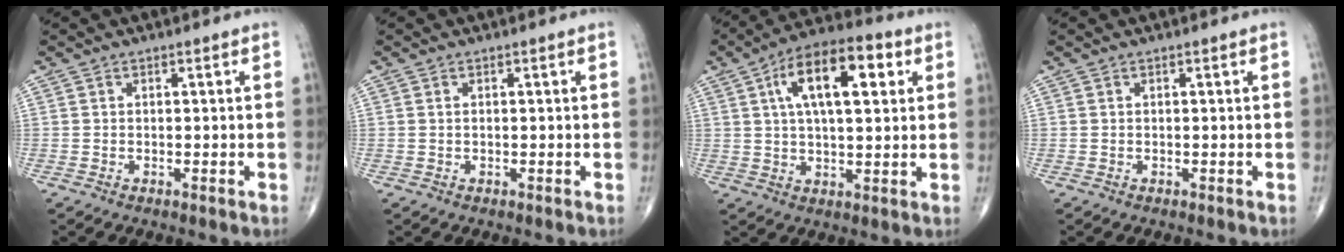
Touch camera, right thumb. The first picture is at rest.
{"total": 0.0}
{"total": 15.2, "force": [4.8, 6.6, 12.8], "torque": [-0.194, 0.012, 0.071]}
{"total": 0.0}